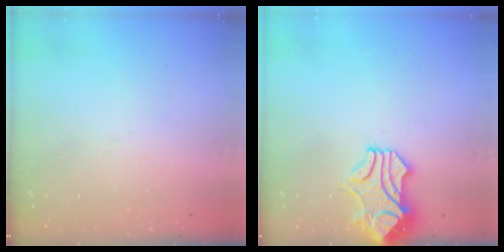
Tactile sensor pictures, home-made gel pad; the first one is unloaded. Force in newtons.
{"total": 0.8, "press": 0.3, "slide": 0.7}